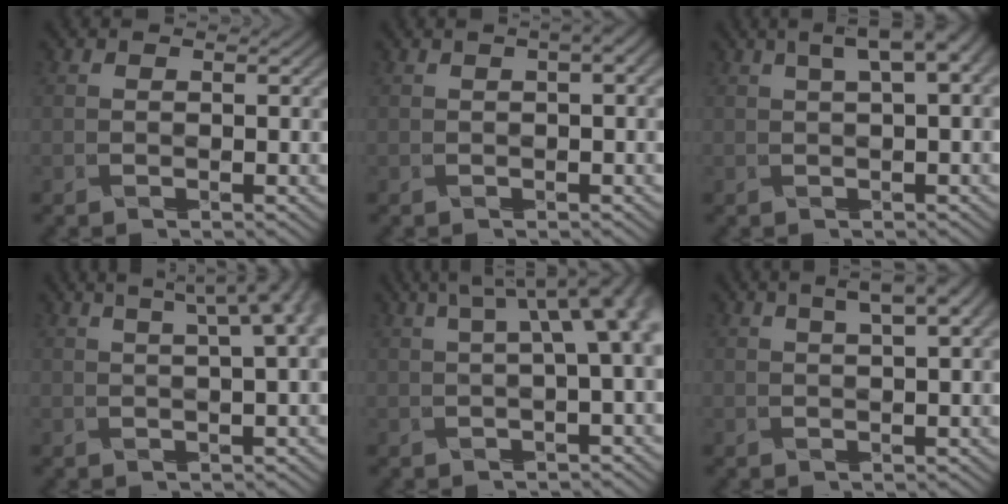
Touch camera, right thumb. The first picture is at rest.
{"total": 2.4, "force": [0.4, 0.8, 2.2], "torque": [-0.038, 0.002, 0.005]}
{"total": 5.6, "force": [1.9, 1.7, 5.0], "torque": [-0.094, 0.013, 0.034]}
{"total": 7.8, "force": [2.7, 1.6, 7.1], "torque": [-0.101, 0.025, 0.040]}
{"total": 10.8, "force": [2.7, 3.6, 9.8], "torque": [-0.138, 0.033, 0.040]}
{"total": 4.8, "force": [2.0, 1.2, 4.2], "torque": [-0.082, 0.012, 0.036]}